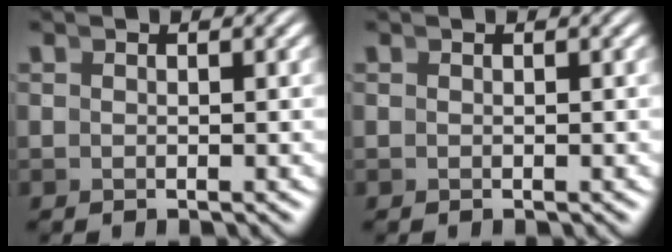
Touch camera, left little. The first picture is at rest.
{"total": 0.0}